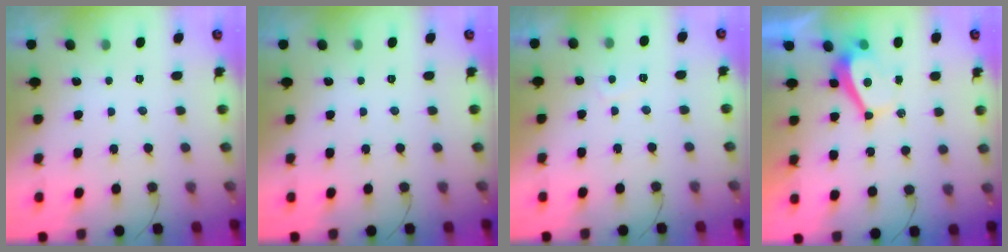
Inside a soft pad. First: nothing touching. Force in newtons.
{"total": 0.0}
{"total": 1.6, "press": 1.4, "slide": 0.7}
{"total": 4.4, "press": 4.4, "slide": 0.2}